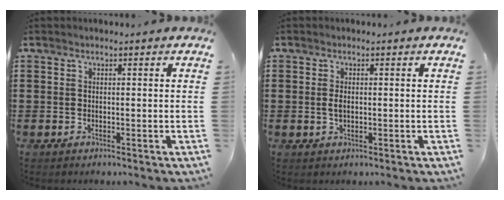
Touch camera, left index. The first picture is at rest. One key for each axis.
{"total": 1.6, "fx": -0.1, "fy": 0.8, "fz": 1.3, "tx": -0.029, "ty": 0.002, "tz": -0.002}